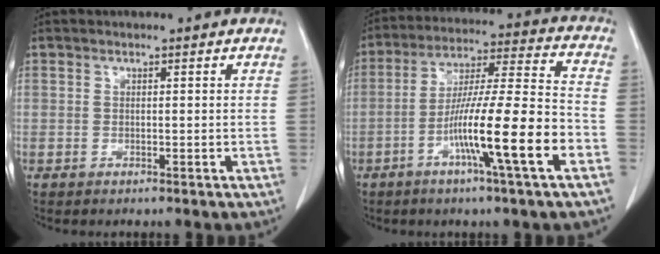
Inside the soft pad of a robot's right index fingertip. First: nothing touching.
{"total": 15.6, "force": [-6.1, -0.4, 14.3], "torque": [-0.249, -0.003, -0.106]}